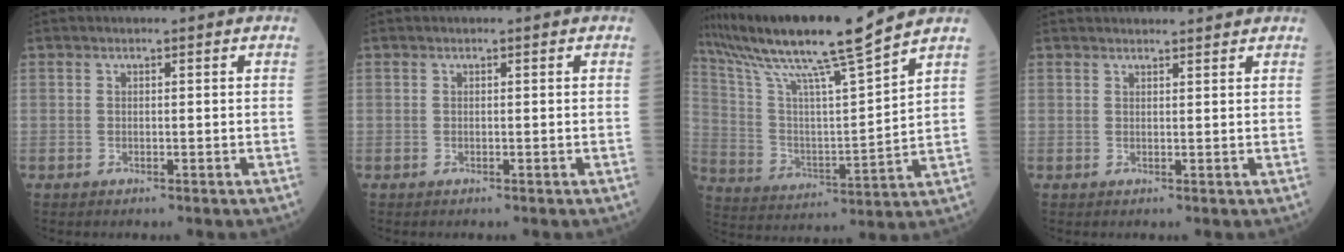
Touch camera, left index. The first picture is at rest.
{"total": 0.0}
{"total": 17.6, "force": [14.9, -1.6, 9.3], "torque": [-0.181, -0.005, 0.263]}
{"total": 4.9, "force": [4.7, 0.3, 1.4], "torque": [-0.017, 0.018, 0.053]}